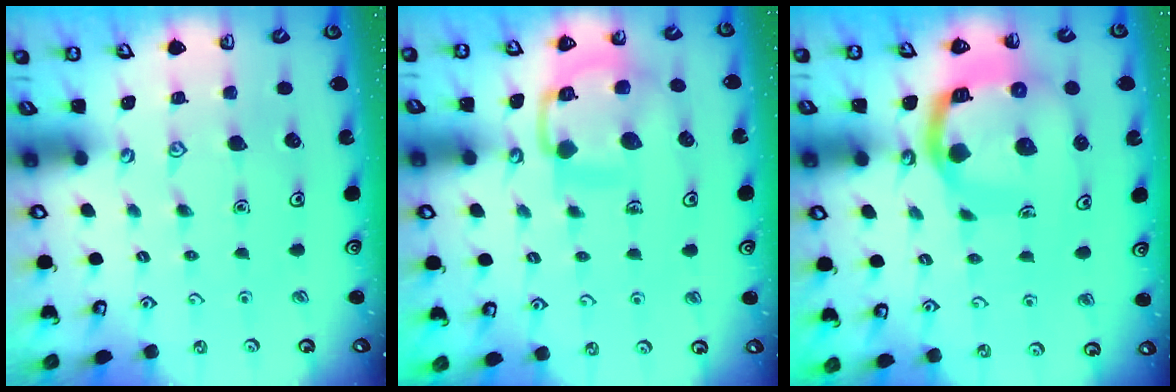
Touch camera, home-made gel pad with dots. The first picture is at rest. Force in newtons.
{"total": 12.3, "press": 12.3, "slide": 0.9}
{"total": 12.4, "press": 12.3, "slide": 1.6}